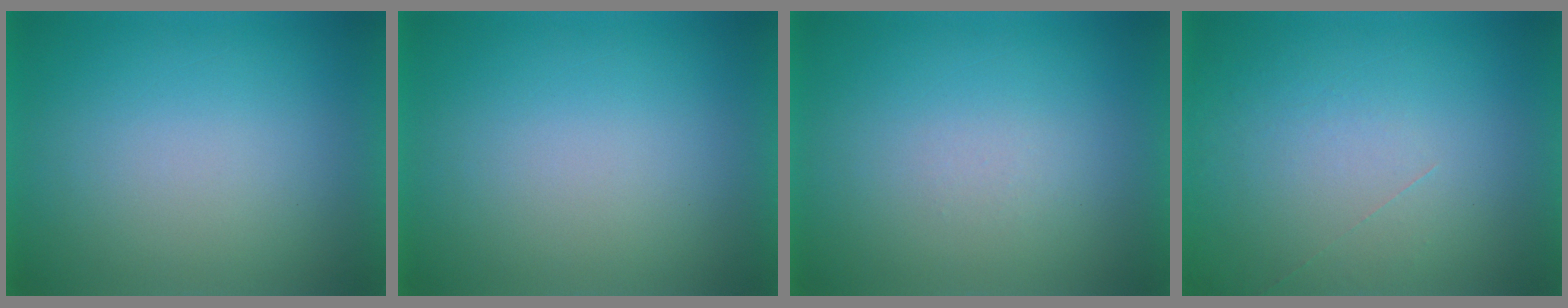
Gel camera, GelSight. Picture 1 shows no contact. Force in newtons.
{"total": 0.0}
{"total": 1.4}
{"total": 1.1}